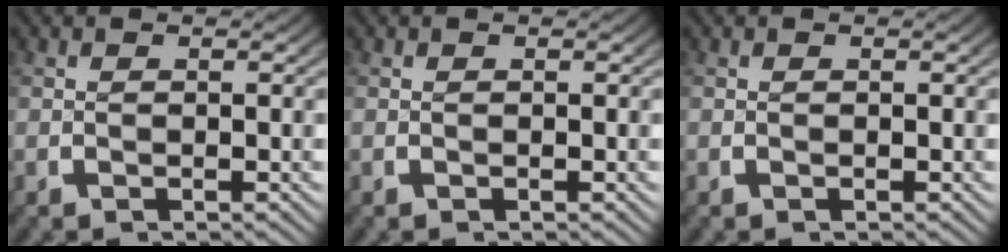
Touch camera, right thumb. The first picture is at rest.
{"total": 0.0}
{"total": 0.0}